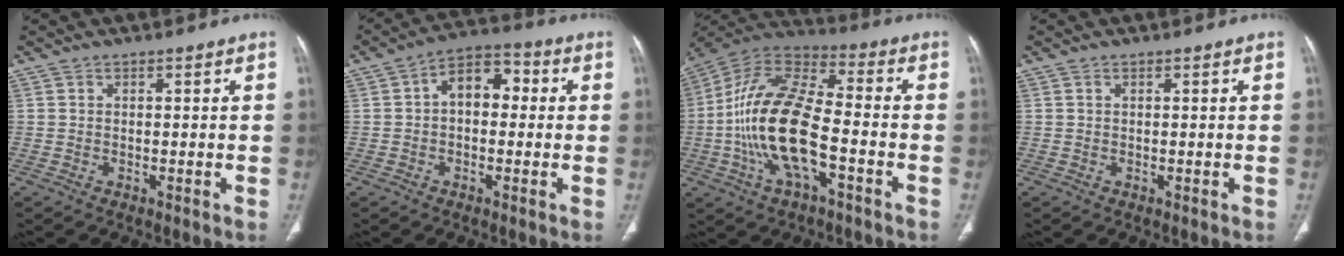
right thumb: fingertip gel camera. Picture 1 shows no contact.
{"total": 8.3, "force": [0.7, 5.4, 6.2], "torque": [-0.067, 0.031, -0.001]}
{"total": 19.7, "force": [-4.5, 8.4, 17.2], "torque": [-0.343, 0.036, -0.082]}
{"total": 0.0}